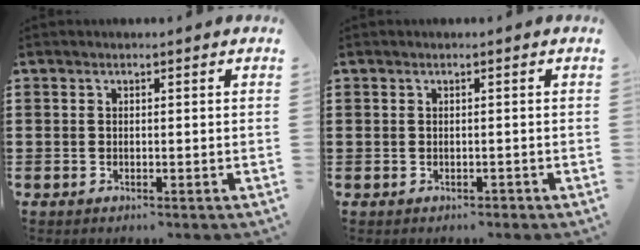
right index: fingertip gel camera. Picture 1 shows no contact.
{"total": 0.6, "force": [-0.2, 0.6, 0.0], "torque": [-0.003, 0.003, -0.006]}